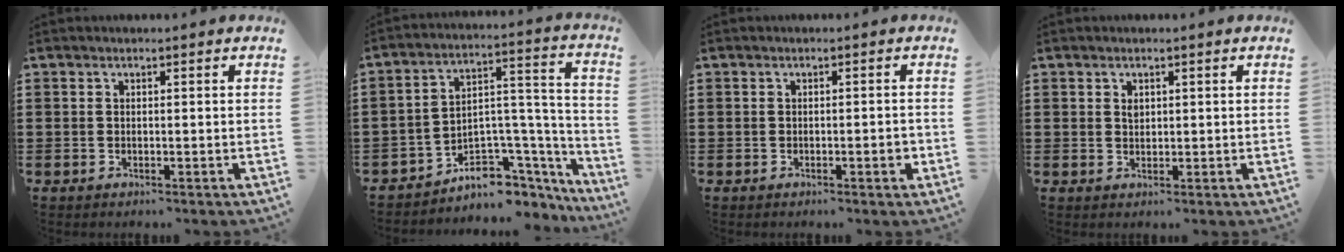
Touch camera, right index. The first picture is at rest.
{"total": 6.0, "force": [-4.1, 3.9, 2.0], "torque": [-0.041, -0.005, -0.071]}
{"total": 2.0, "force": [-0.6, 0.3, 1.9], "torque": [-0.030, -0.002, -0.010]}
{"total": 1.1, "force": [0.6, 0.7, 0.6], "torque": [-0.014, 0.003, 0.011]}